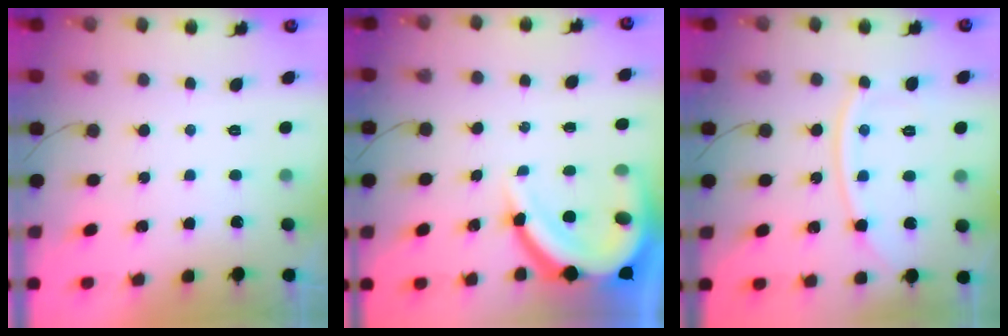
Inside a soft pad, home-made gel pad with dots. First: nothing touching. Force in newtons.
{"total": 14.0, "press": 13.9, "slide": 1.3}
{"total": 10.4, "press": 10.4, "slide": 0.3}